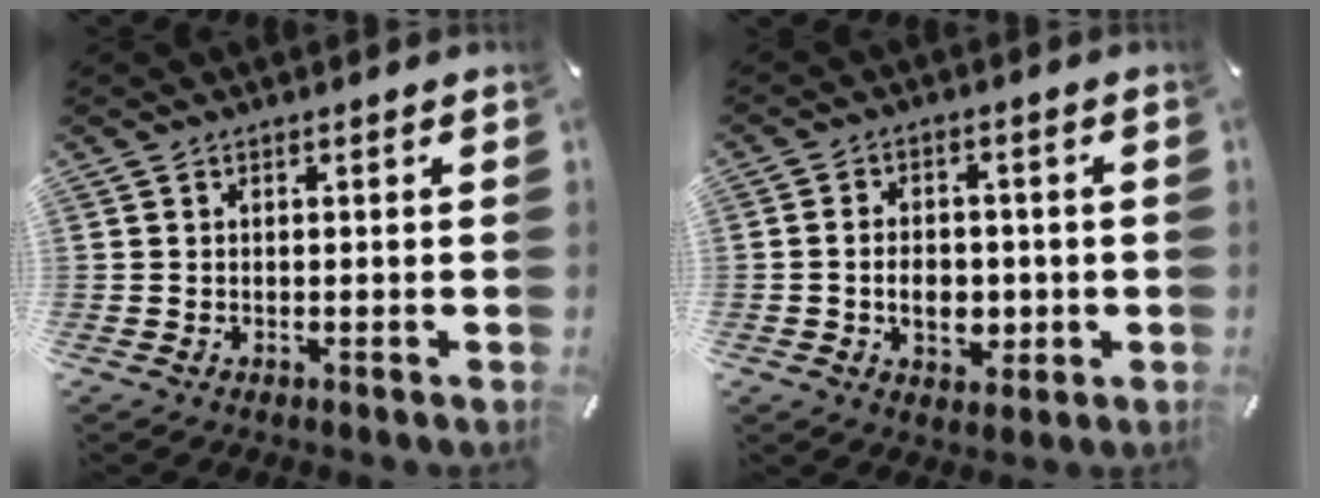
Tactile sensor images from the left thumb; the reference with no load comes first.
{"total": 7.7, "force": [-1.3, 5.7, 5.0], "torque": [-0.071, 0.001, -0.023]}